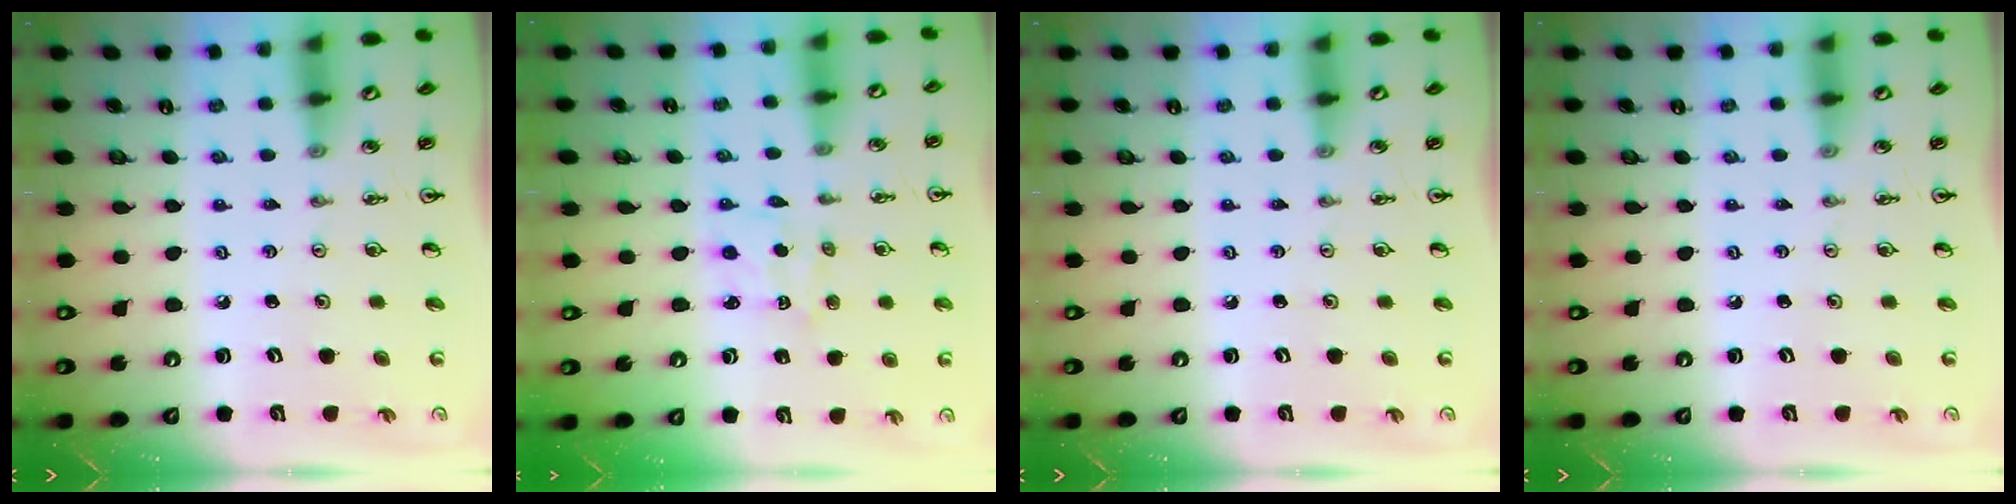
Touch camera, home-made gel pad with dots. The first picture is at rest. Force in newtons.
{"total": 2.8, "press": 2.8, "slide": 0.4}
{"total": 0.0}
{"total": 0.0}